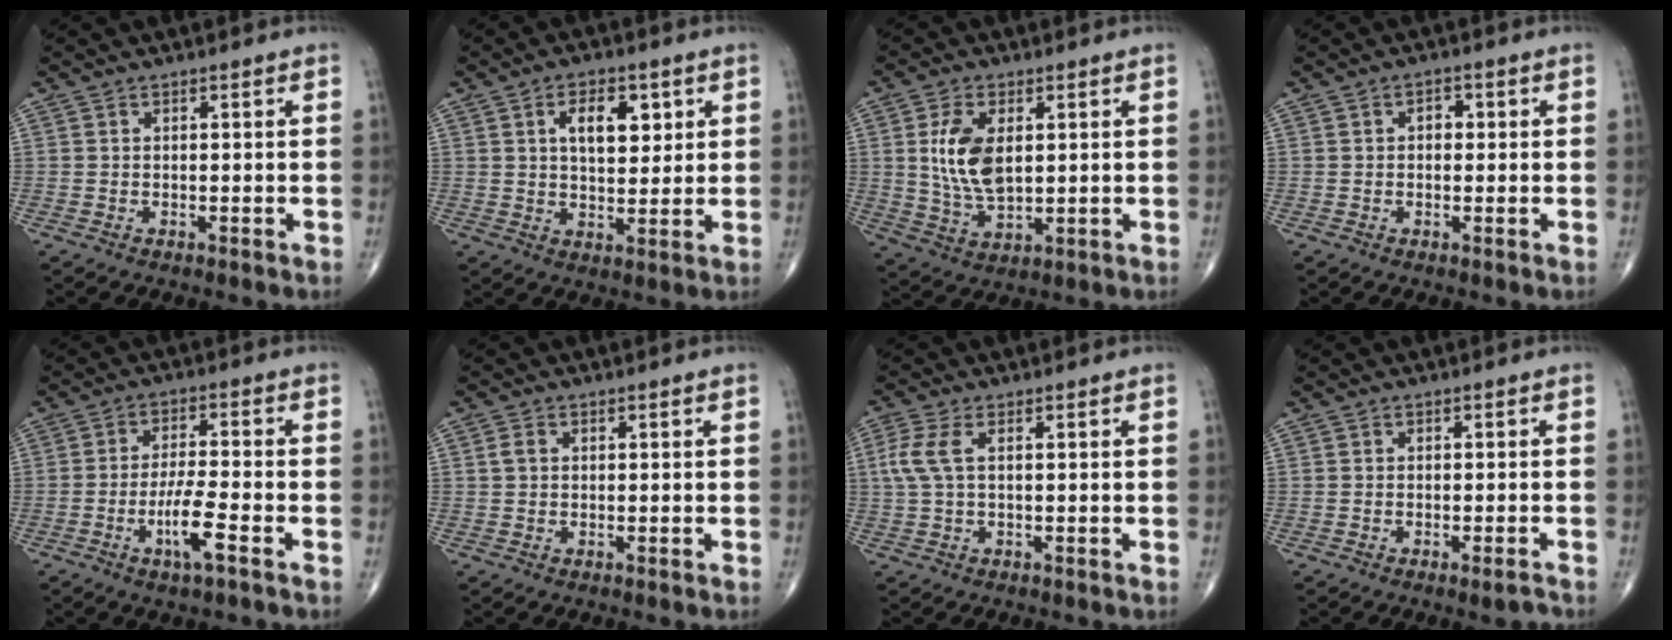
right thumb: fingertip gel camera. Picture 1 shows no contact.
{"total": 8.2, "force": [2.9, 4.4, 6.3], "torque": [-0.076, -0.014, 0.048]}
{"total": 9.9, "force": [1.9, 5.4, 8.1], "torque": [-0.153, -0.013, 0.044]}
{"total": 2.2, "force": [0.3, 1.6, 1.5], "torque": [-0.013, 0.007, 0.002]}
{"total": 7.3, "force": [-3.2, 1.0, 6.4], "torque": [-0.130, 0.015, -0.058]}
{"total": 1.7, "force": [0.3, 1.3, 1.0], "torque": [-0.020, 0.006, 0.006]}
{"total": 4.8, "force": [0.9, 2.1, 4.2], "torque": [-0.125, 0.015, 0.018]}
{"total": 1.8, "force": [-1.3, 0.2, 1.3], "torque": [-0.019, 0.003, -0.019]}